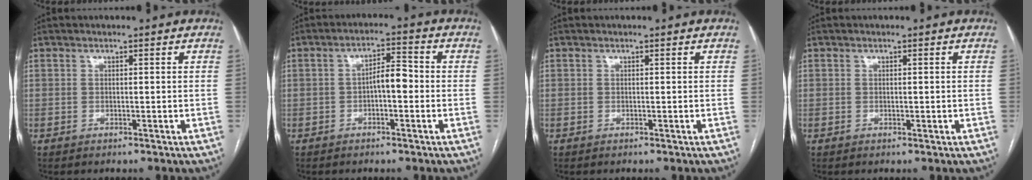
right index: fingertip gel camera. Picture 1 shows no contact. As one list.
[{"total": 4.4, "force": [-0.8, 1.5, 4.0], "torque": [-0.064, 0.018, -0.013]}, {"total": 0.0}, {"total": 0.6, "force": [0.0, 0.4, 0.5], "torque": [-0.009, 0.001, 0.004]}]